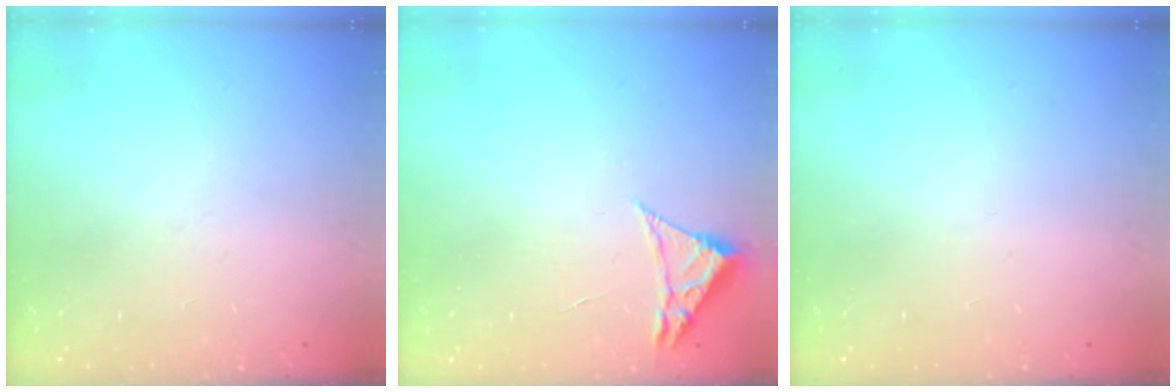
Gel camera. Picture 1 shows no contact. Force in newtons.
{"total": 2.3, "press": 2.3, "slide": 0.4}
{"total": 0.0}